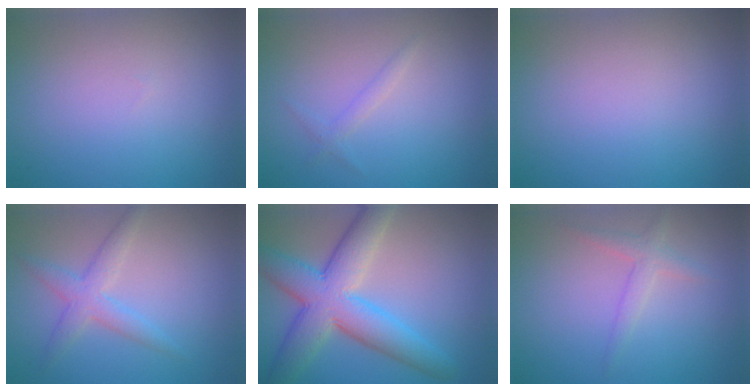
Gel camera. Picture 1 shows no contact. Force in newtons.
{"total": 1.1, "press": 1.1, "slide": 0.1}
{"total": 0.0}
{"total": 2.8, "press": 2.8, "slide": 0.0}
{"total": 8.8, "press": 8.8, "slide": 0.4}
{"total": 1.8, "press": 1.8, "slide": 0.1}